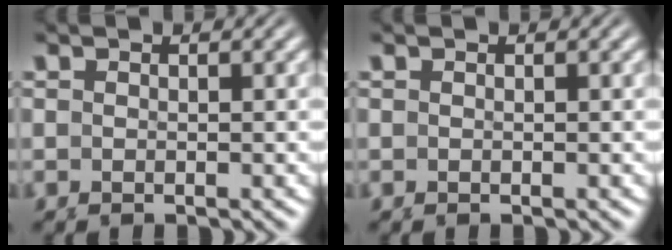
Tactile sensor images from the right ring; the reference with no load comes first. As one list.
[{"total": 0.0}]